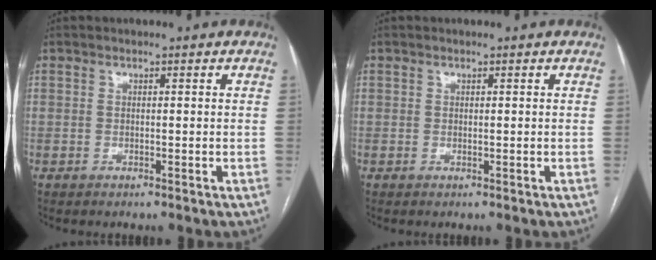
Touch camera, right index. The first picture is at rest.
{"total": 0.0}